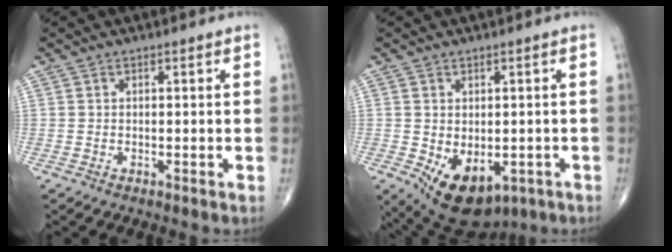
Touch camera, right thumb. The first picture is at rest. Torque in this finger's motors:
{"motor_torque": [-0.14, 0.55, 0.49, 0.29, 0.26]}